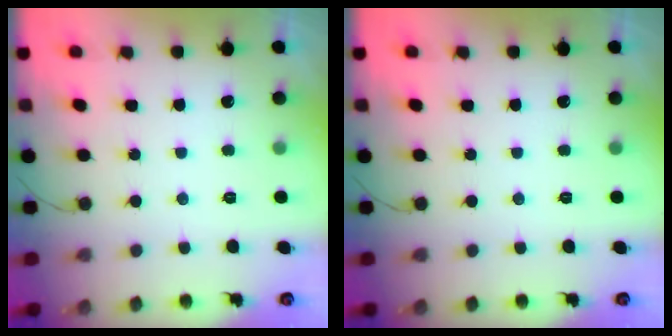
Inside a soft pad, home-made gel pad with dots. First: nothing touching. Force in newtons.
{"total": 0.0}